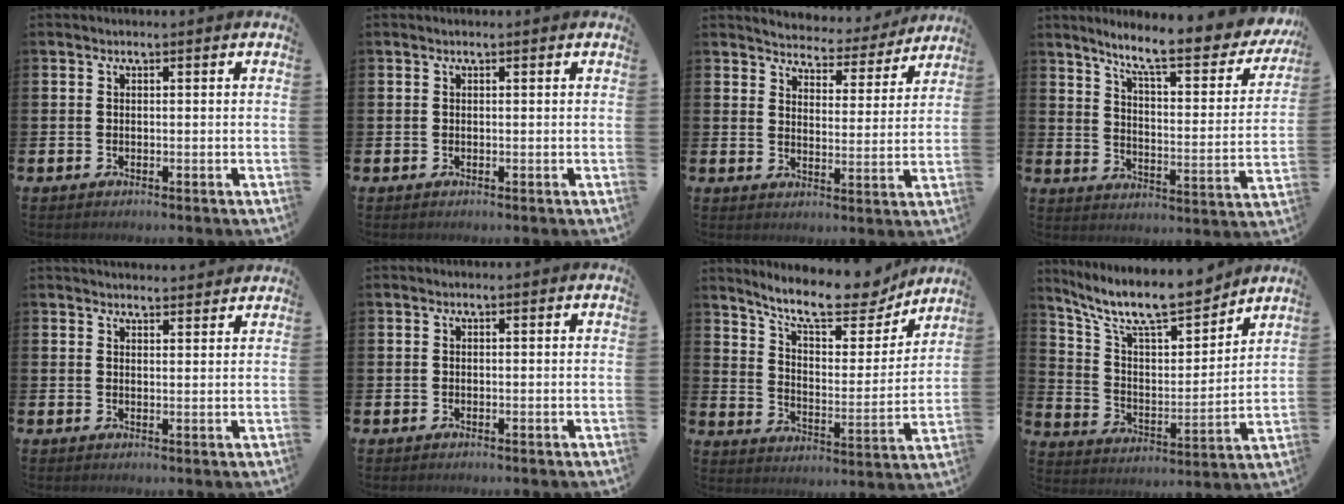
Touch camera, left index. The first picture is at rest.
{"total": 0.0}
{"total": 4.5, "force": [4.4, 1.1, 0.1], "torque": [-0.014, -0.044, 0.070]}
{"total": 8.7, "force": [7.2, 1.2, 4.7], "torque": [-0.107, -0.055, 0.112]}
{"total": 2.8, "force": [2.8, 0.3, 0.0], "torque": [0.004, -0.018, 0.048]}
{"total": 0.0}
{"total": 11.2, "force": [10.1, 2.3, 4.3], "torque": [-0.104, -0.068, 0.173]}
{"total": 11.6, "force": [10.1, 3.0, 4.8], "torque": [-0.125, -0.068, 0.176]}